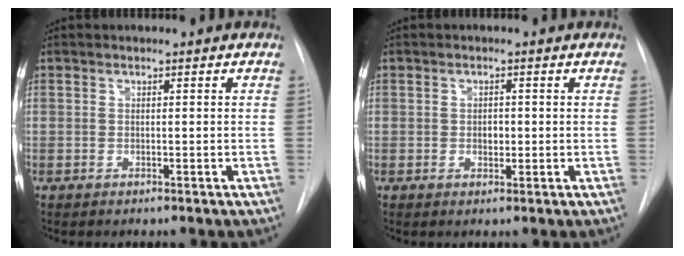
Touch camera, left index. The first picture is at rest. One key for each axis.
{"total": 1.8, "fx": -1.2, "fy": 0.9, "fz": 0.8, "tx": -0.012, "ty": -0.004, "tz": -0.017}